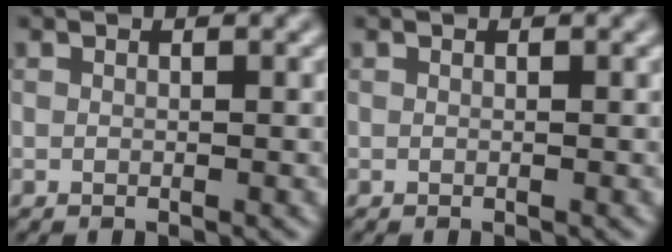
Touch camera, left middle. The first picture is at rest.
{"total": 0.0}